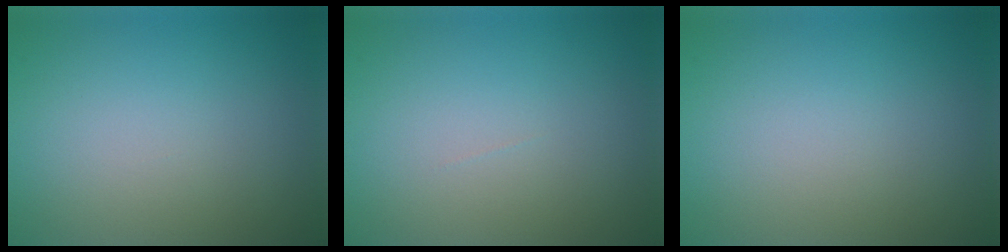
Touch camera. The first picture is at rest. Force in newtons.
{"total": 0.0}
{"total": 0.0}